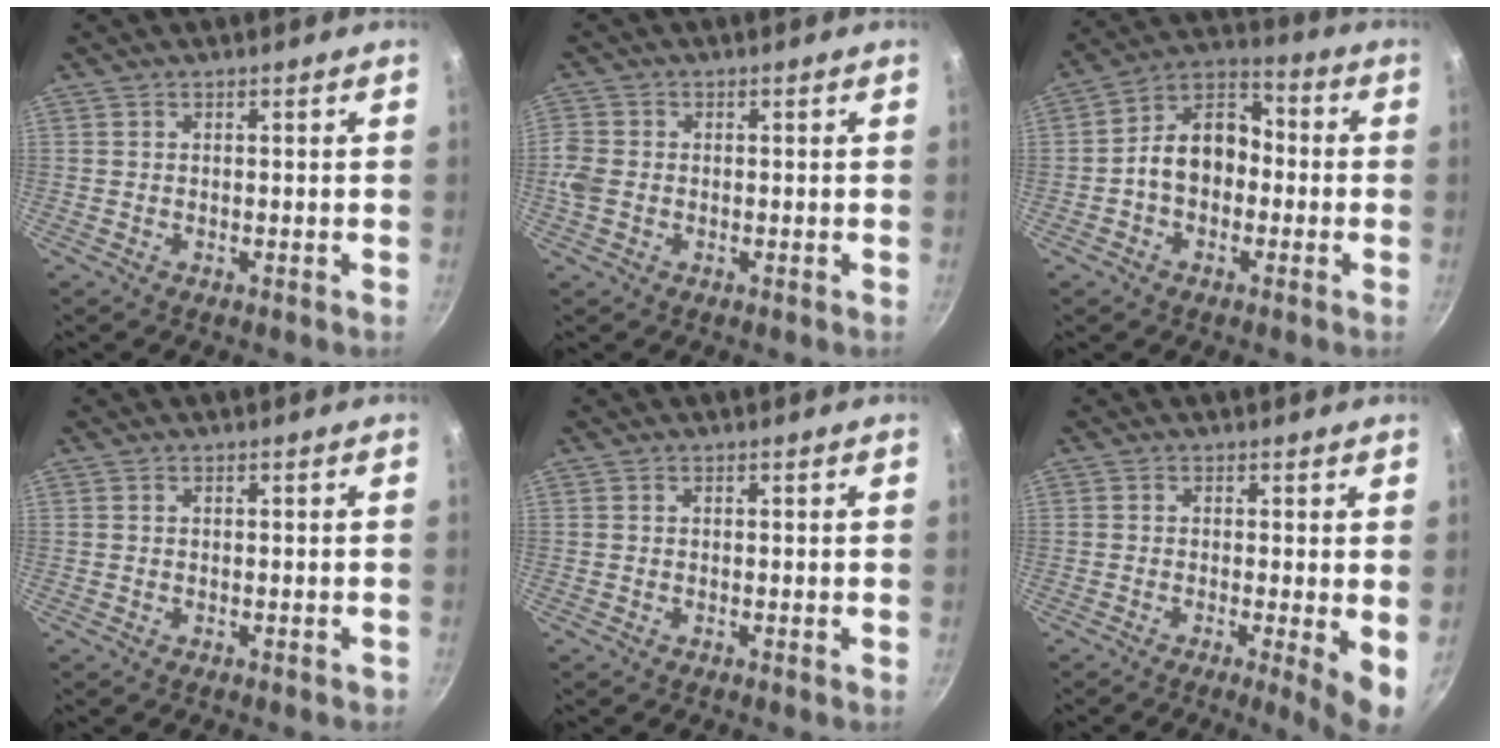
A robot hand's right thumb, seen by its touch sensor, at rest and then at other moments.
{"total": 3.8, "force": [-0.8, 3.0, 2.2], "torque": [-0.051, 0.004, -0.022]}
{"total": 11.8, "force": [-1.4, 8.6, 7.9], "torque": [-0.087, 0.044, -0.044]}
{"total": 0.5, "force": [-0.2, 0.4, 0.3], "torque": [0.001, 0.004, -0.001]}
{"total": 0.0}
{"total": 5.7, "force": [-0.7, 0.9, 5.6], "torque": [-0.075, -0.013, -0.010]}